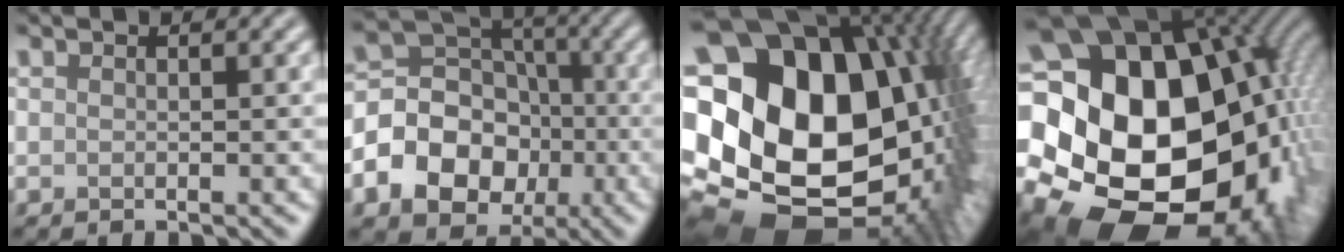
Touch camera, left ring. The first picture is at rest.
{"total": 10.0, "force": [-2.8, 8.3, 4.9], "torque": [-0.090, 0.003, -0.080]}
{"total": 23.0, "force": [2.4, 16.2, 16.1], "torque": [-0.298, -0.010, 0.057]}
{"total": 24.2, "force": [-1.8, 17.7, 16.4], "torque": [-0.295, -0.030, -0.059]}